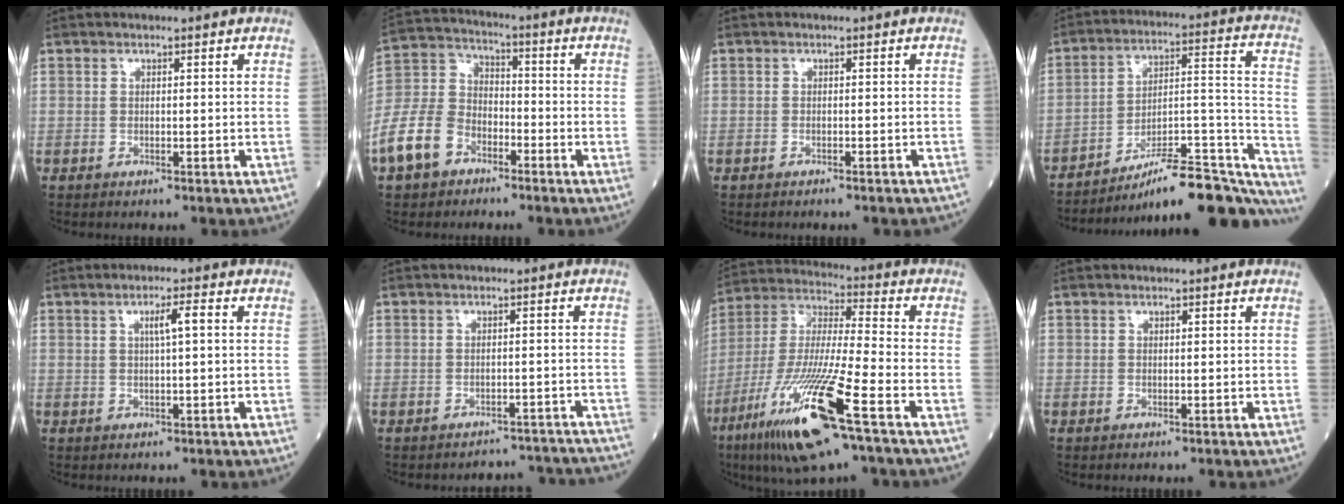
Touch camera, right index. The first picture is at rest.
{"total": 10.8, "force": [-6.0, 7.2, 5.3], "torque": [-0.141, 0.010, -0.120]}
{"total": 2.7, "force": [-2.4, 0.6, 1.0], "torque": [-0.016, -0.005, -0.026]}
{"total": 23.6, "force": [-19.4, 4.0, 12.8], "torque": [-0.099, 0.039, -0.279]}
{"total": 3.0, "force": [0.7, 0.0, 2.9], "torque": [-0.051, 0.005, 0.012]}
{"total": 8.5, "force": [-8.3, 1.8, -0.2], "torque": [0.013, 0.021, -0.082]}
{"total": 18.7, "force": [-9.3, 1.1, 16.2], "torque": [-0.353, -0.045, -0.175]}
{"total": 0.0}